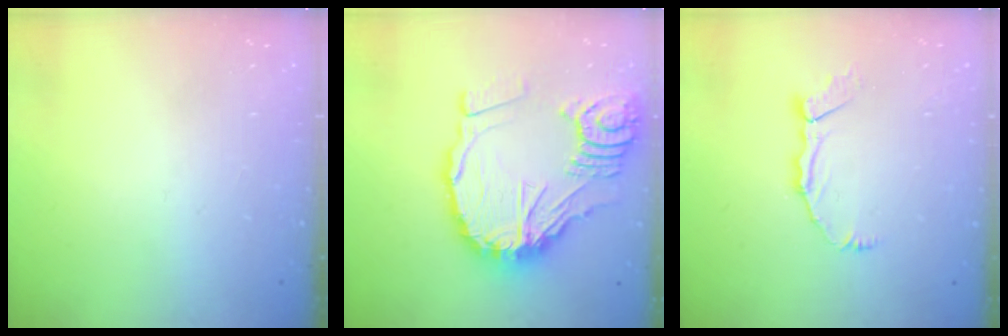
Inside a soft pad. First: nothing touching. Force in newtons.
{"total": 22.6, "press": 22.4, "slide": 3.0}
{"total": 7.0, "press": 6.9, "slide": 0.8}